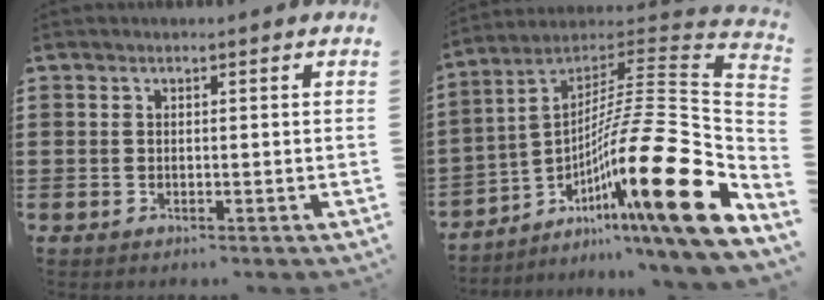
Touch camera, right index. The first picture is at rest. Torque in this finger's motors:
{"motor_torque": [0.90, -0.80, 1.00, 0.17]}